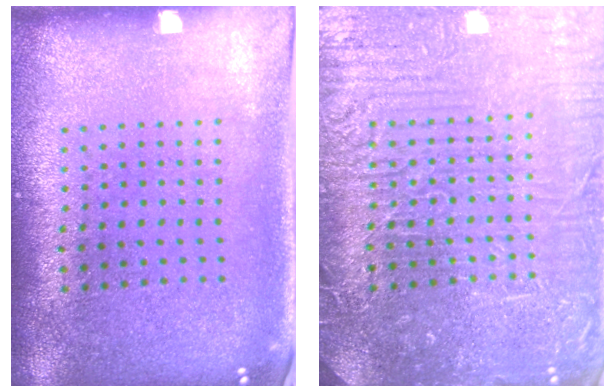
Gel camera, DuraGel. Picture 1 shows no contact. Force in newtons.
{"total": 5.5, "press": 5.5, "slide": 0.7}